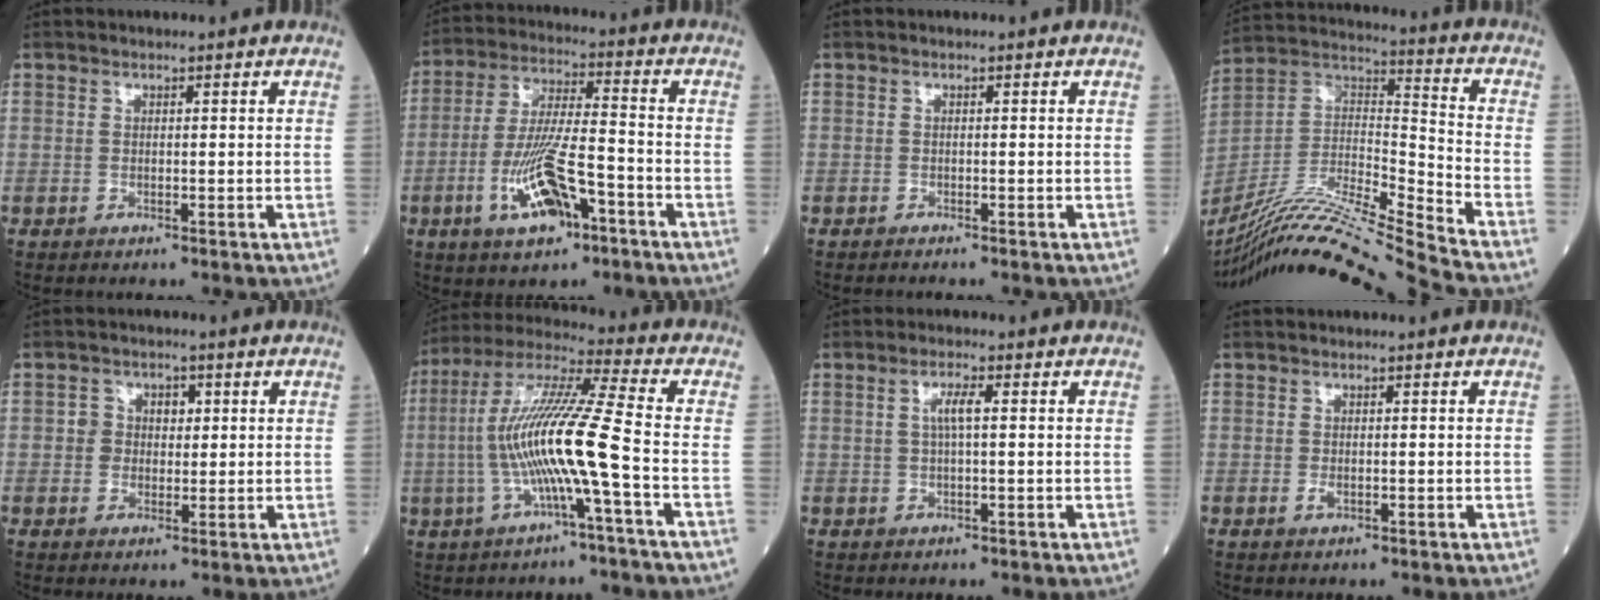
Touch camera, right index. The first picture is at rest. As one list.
[{"total": 11.7, "force": [-5.1, 2.9, 10.2], "torque": [-0.204, -0.004, -0.088]}, {"total": 1.4, "force": [-1.3, -0.1, 0.6], "torque": [-0.003, 0.001, -0.017]}, {"total": 23.0, "force": [-19.9, -2.4, 11.2], "torque": [-0.231, -0.019, -0.361]}, {"total": 3.6, "force": [0.7, 3.1, 1.8], "torque": [-0.020, 0.011, 0.009]}, {"total": 14.0, "force": [-2.8, -0.7, 13.7], "torque": [-0.274, 0.013, -0.063]}, {"total": 2.7, "force": [0.4, 0.3, 2.6], "torque": [-0.054, 0.003, 0.008]}, {"total": 0.8, "force": [-0.3, 0.4, 0.7], "torque": [-0.019, -0.003, -0.004]}]